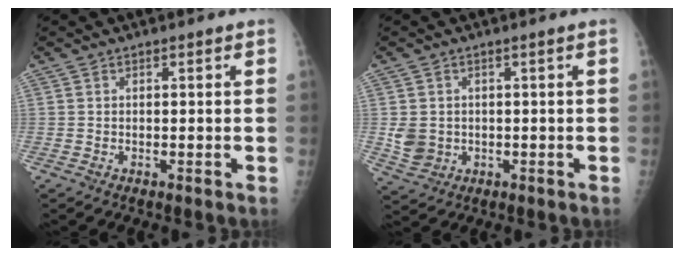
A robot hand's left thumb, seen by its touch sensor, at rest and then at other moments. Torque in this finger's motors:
{"motor_torque": [0.41, 0.38, 0.18, -0.34, 0.16]}